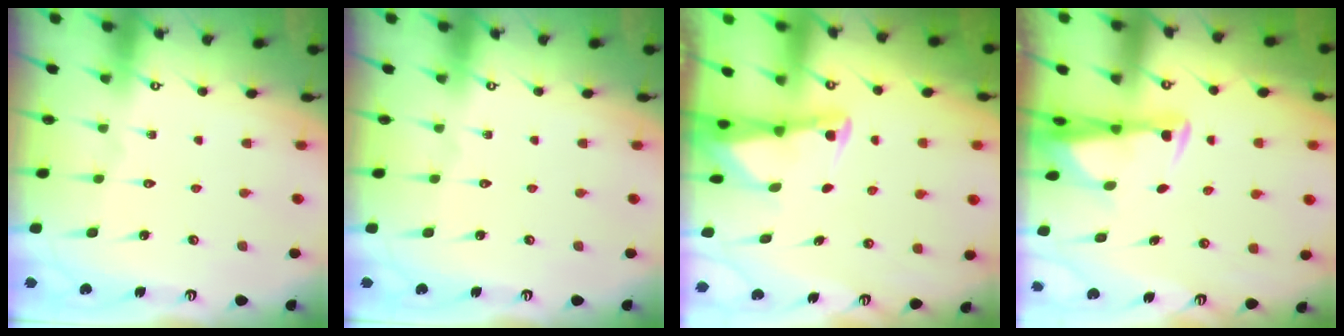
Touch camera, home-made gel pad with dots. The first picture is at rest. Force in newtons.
{"total": 0.0}
{"total": 2.3, "press": 2.3, "slide": 0.3}
{"total": 2.9, "press": 2.9, "slide": 0.6}